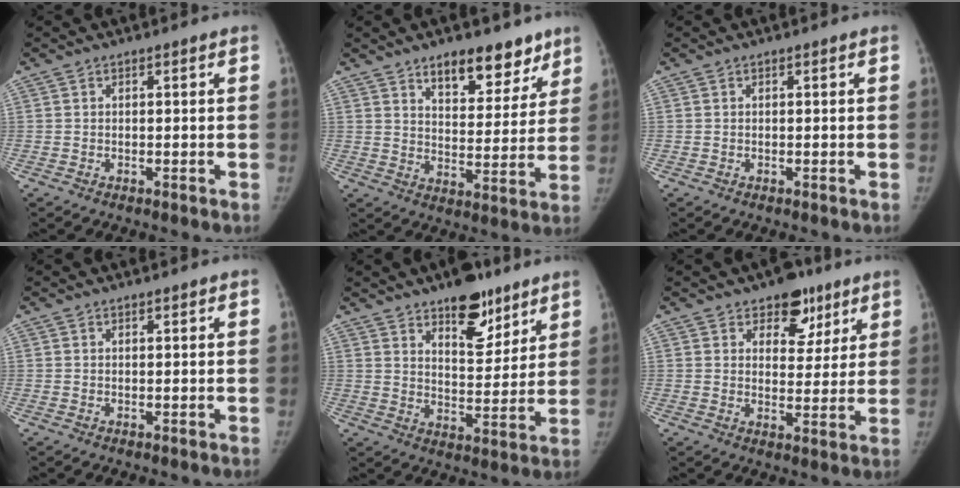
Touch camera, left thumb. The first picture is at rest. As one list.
[{"total": 12.5, "force": [8.7, 6.0, 6.7], "torque": [-0.047, -0.054, 0.132]}, {"total": 0.0}, {"total": 0.6, "force": [0.5, 0.2, 0.2], "torque": [-0.005, -0.003, 0.008]}, {"total": 12.8, "force": [8.6, 5.7, 7.5], "torque": [-0.067, -0.054, 0.131]}, {"total": 8.5, "force": [5.4, 5.4, 3.8], "torque": [-0.009, -0.024, 0.076]}]